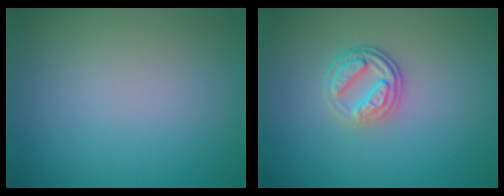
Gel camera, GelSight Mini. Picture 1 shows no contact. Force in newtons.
{"total": 2.7, "press": 2.5, "slide": 0.9}